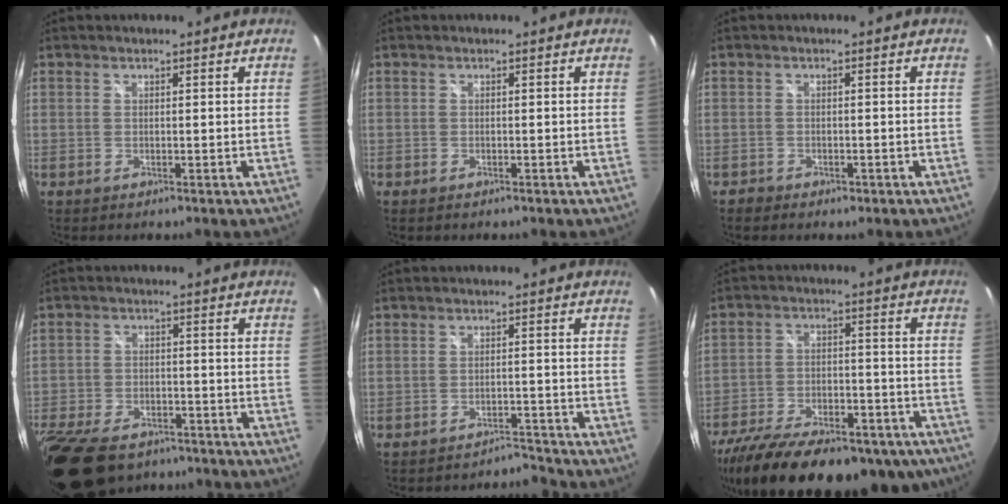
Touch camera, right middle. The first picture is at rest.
{"total": 0.6, "force": [-0.4, 0.4, 0.0], "torque": [-0.003, -0.003, -0.006]}
{"total": 2.2, "force": [-1.6, 1.3, 0.7], "torque": [-0.016, -0.006, -0.026]}
{"total": 19.1, "force": [-13.5, 9.9, 9.3], "torque": [-0.236, -0.027, -0.226]}
{"total": 3.1, "force": [-3.1, 0.3, -0.4], "torque": [0.006, 0.002, -0.050]}
{"total": 29.0, "force": [-21.7, 11.8, 15.2], "torque": [-0.291, -0.036, -0.305]}